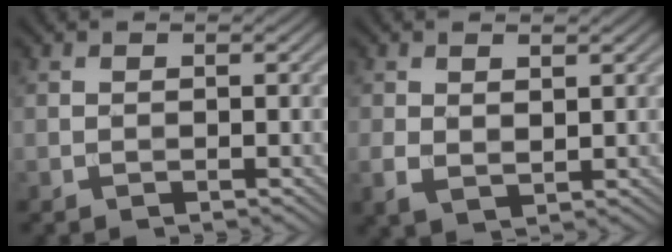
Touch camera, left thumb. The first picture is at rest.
{"total": 2.7, "force": [0.7, 1.5, 2.2], "torque": [-0.047, -0.006, 0.018]}